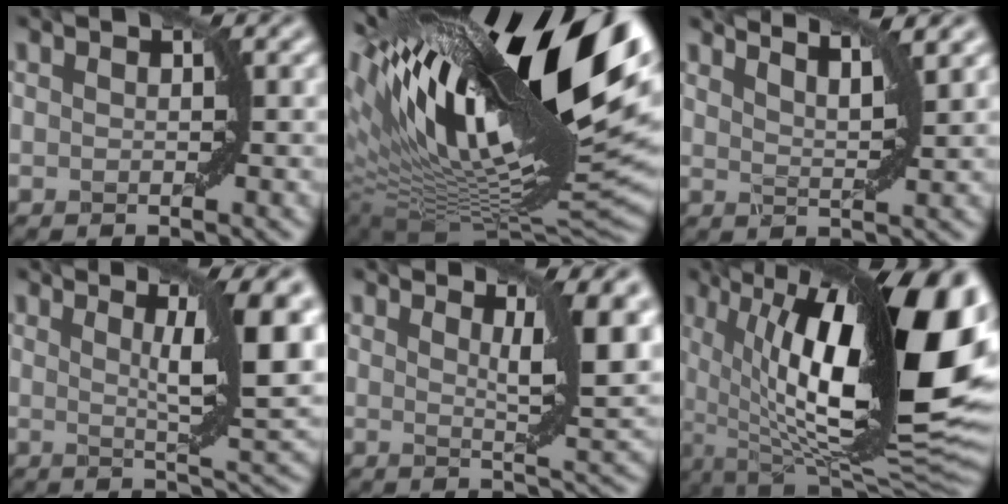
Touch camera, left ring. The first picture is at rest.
{"total": 20.1, "force": [7.8, 7.3, 17.0], "torque": [-0.304, 0.028, 0.136]}
{"total": 5.4, "force": [4.5, 1.0, 2.7], "torque": [-0.025, 0.022, 0.038]}
{"total": 8.3, "force": [2.4, 1.5, 7.8], "torque": [-0.099, -0.002, 0.040]}
{"total": 6.8, "force": [2.6, 1.5, 6.0], "torque": [-0.071, -0.003, 0.043]}
{"total": 19.8, "force": [3.5, 7.8, 17.9], "torque": [-0.269, 0.006, 0.068]}